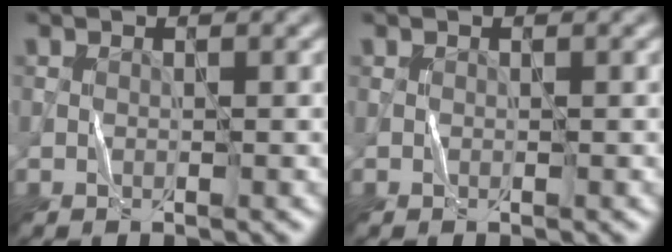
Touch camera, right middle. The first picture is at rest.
{"total": 0.0}